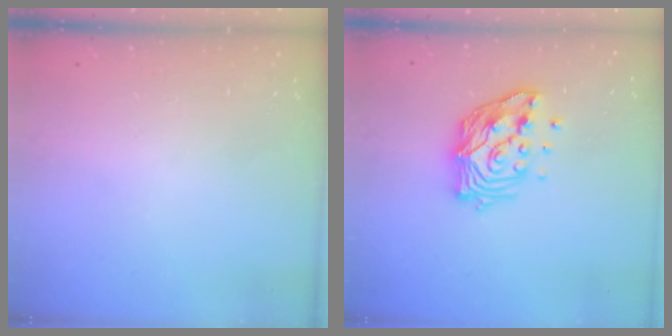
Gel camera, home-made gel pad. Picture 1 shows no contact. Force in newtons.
{"total": 15.1, "press": 15.0, "slide": 1.4}